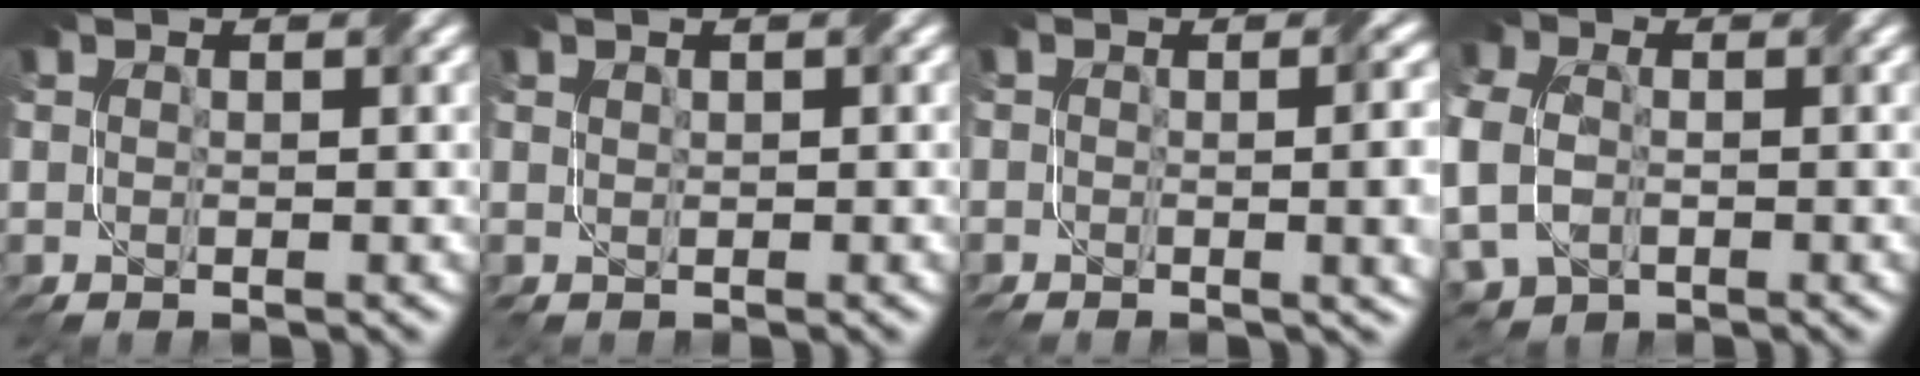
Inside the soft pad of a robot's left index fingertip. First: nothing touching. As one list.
[{"total": 1.3, "force": [-0.6, -0.4, -1.0], "torque": [0.014, -0.002, 0.011]}, {"total": 5.3, "force": [-1.4, 2.2, 4.6], "torque": [-0.018, -0.001, -0.005]}, {"total": 8.5, "force": [-1.5, 6.9, 4.7], "torque": [-0.113, 0.001, -0.036]}]